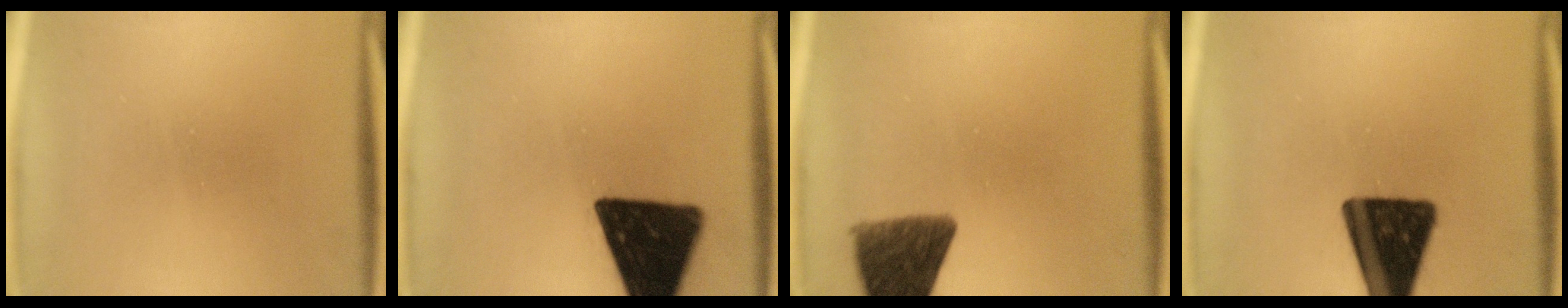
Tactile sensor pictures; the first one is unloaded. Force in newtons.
{"total": 18.5}
{"total": 10.6}
{"total": 17.8}